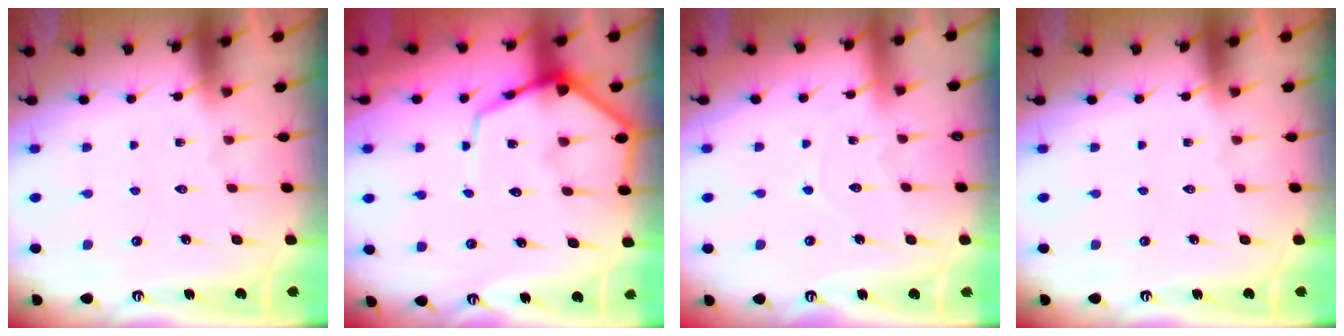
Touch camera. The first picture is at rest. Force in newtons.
{"total": 11.0, "press": 11.0, "slide": 1.0}
{"total": 4.7, "press": 4.7, "slide": 0.2}
{"total": 0.0}